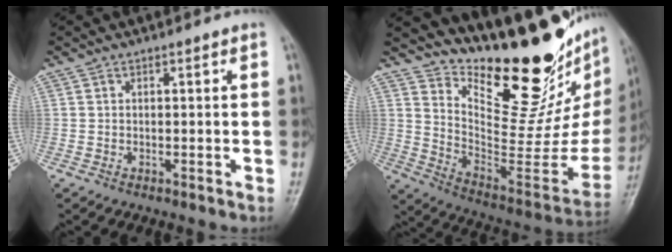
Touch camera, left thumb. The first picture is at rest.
{"total": 28.7, "force": [20.1, 9.6, 18.1], "torque": [-0.233, -0.134, 0.309]}